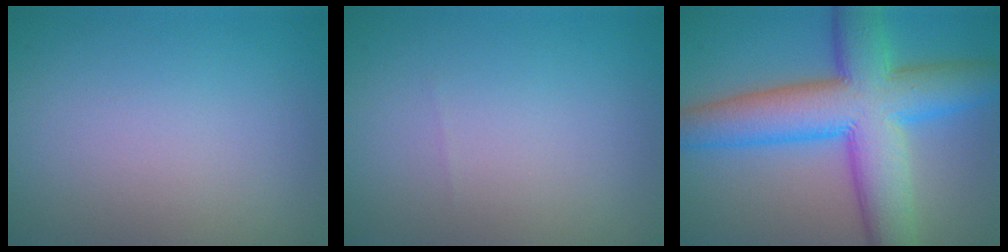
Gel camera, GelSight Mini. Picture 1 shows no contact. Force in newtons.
{"total": 0.0}
{"total": 11.7, "press": 11.7, "slide": 0.1}